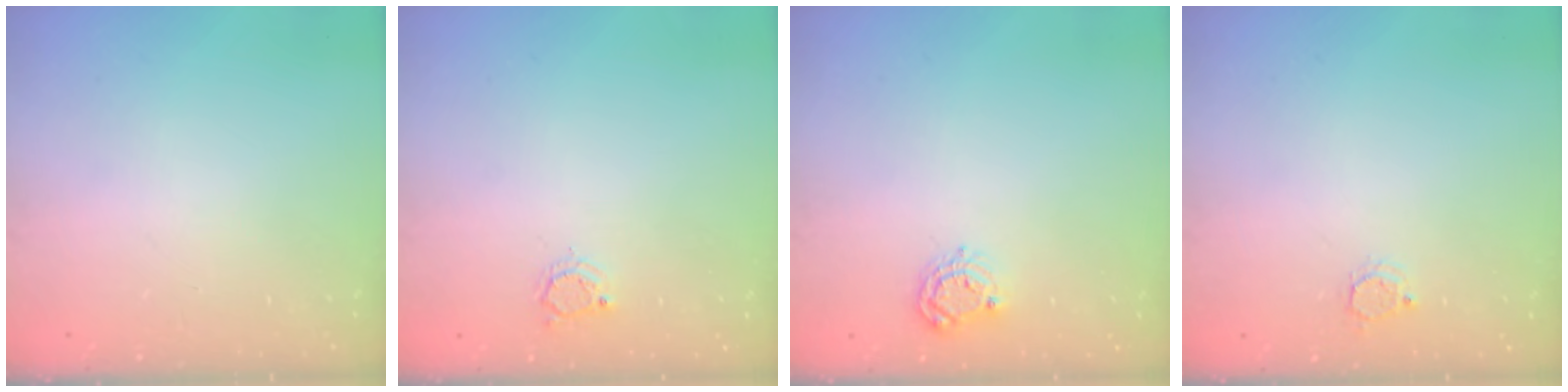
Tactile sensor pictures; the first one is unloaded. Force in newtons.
{"total": 3.6, "press": 3.5, "slide": 0.4}
{"total": 5.8, "press": 5.8, "slide": 0.4}
{"total": 2.9, "press": 2.8, "slide": 0.4}